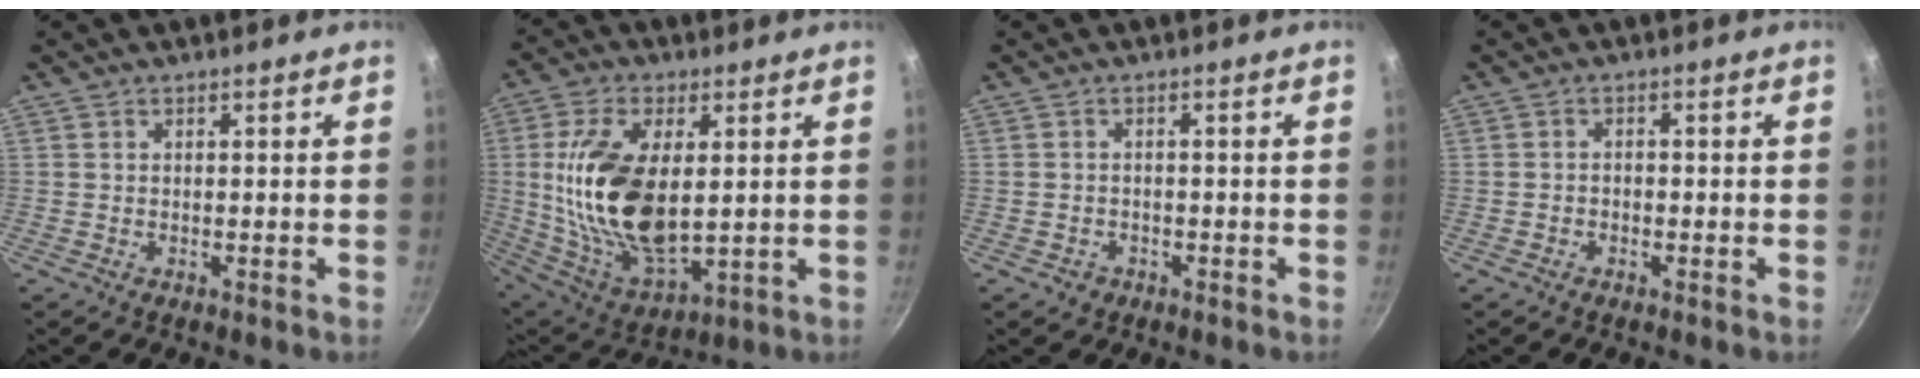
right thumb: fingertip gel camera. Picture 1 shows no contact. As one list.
[{"total": 20.3, "force": [2.5, 10.6, 17.1], "torque": [-0.323, -0.016, 0.059]}, {"total": 1.9, "force": [-0.9, 1.6, 0.6], "torque": [-0.009, 0.008, -0.005]}, {"total": 1.1, "force": [-0.6, 0.7, 0.6], "torque": [-0.013, 0.005, -0.012]}]